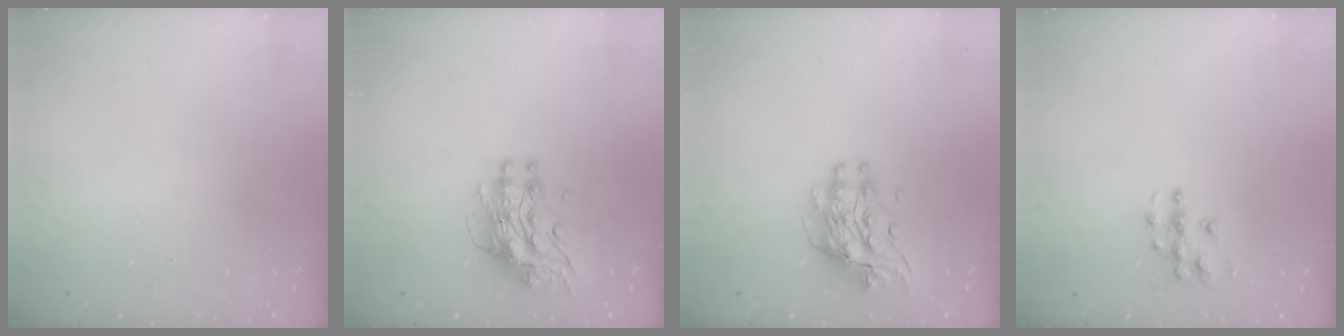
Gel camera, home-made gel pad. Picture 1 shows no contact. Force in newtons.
{"total": 11.4, "press": 11.3, "slide": 1.0}
{"total": 9.8, "press": 9.7, "slide": 0.8}
{"total": 6.6, "press": 6.6, "slide": 0.3}